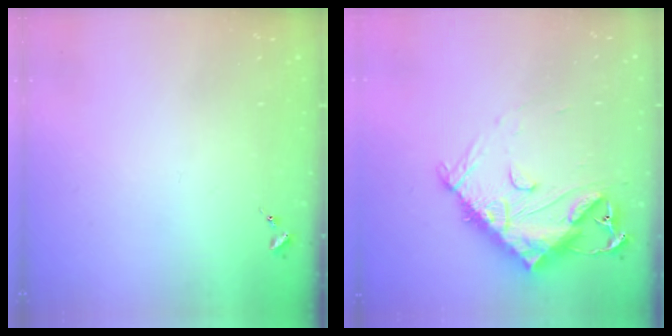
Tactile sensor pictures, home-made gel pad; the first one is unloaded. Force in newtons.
{"total": 14.6, "press": 14.5, "slide": 1.1}